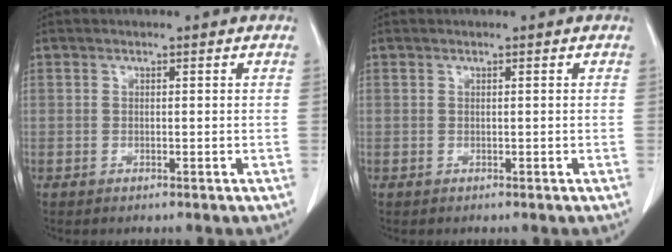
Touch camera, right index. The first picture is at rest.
{"total": 0.0}